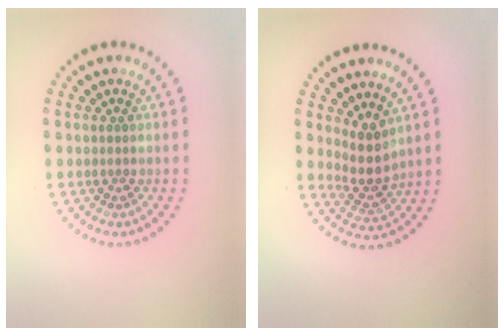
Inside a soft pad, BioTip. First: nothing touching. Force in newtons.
{"total": 3.1, "press": 2.5, "slide": 1.9}